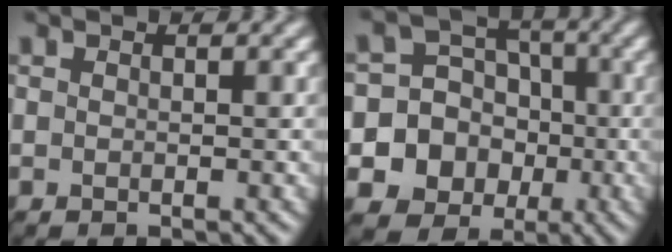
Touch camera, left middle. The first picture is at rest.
{"total": 11.9, "force": [-3.9, 10.9, 2.9], "torque": [-0.088, -0.010, -0.072]}